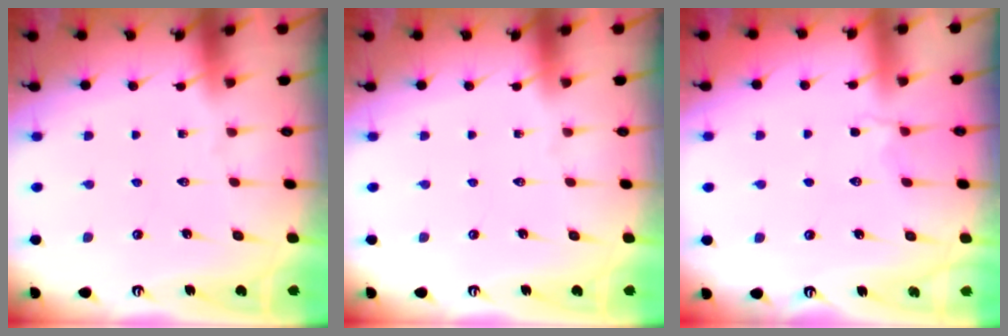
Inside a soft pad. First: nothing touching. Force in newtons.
{"total": 0.0}
{"total": 2.3, "press": 2.0, "slide": 1.2}